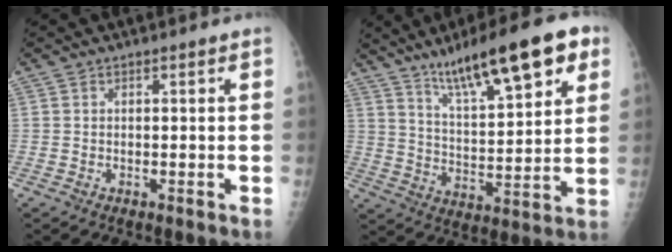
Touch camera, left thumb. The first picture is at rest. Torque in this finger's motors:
{"motor_torque": [0.27, 0.19, 0.28, -0.16, 0.14]}